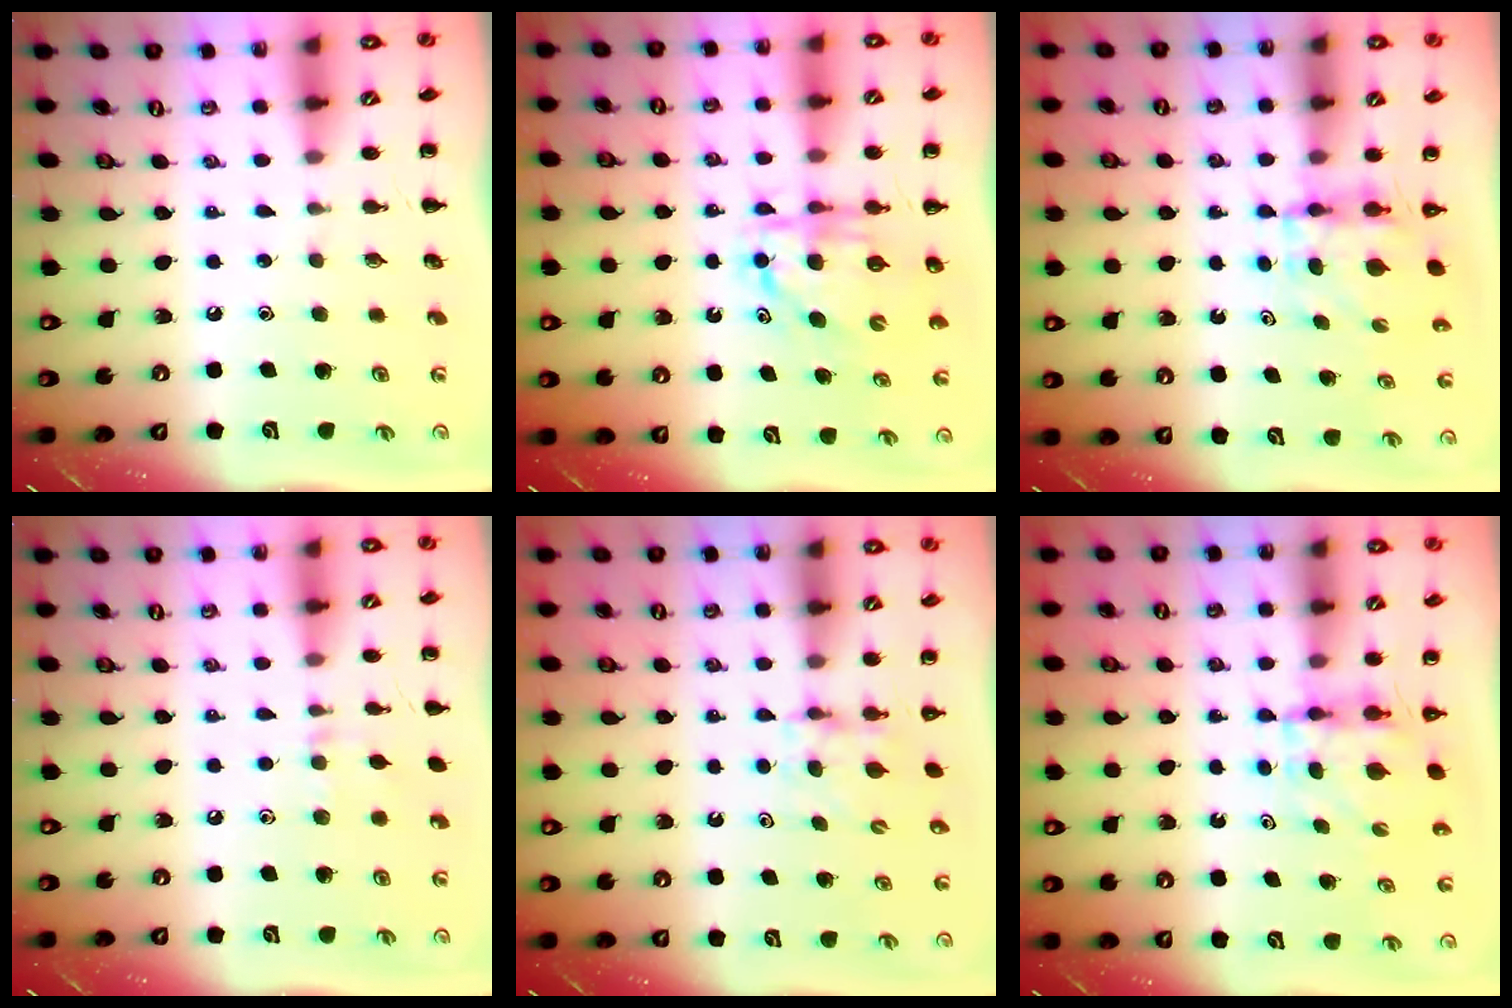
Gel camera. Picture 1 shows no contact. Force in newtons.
{"total": 6.4, "press": 6.3, "slide": 0.8}
{"total": 3.9, "press": 3.9, "slide": 0.3}
{"total": 5.4, "press": 5.1, "slide": 1.9}
{"total": 3.7, "press": 3.6, "slide": 0.7}
{"total": 4.0, "press": 3.9, "slide": 0.3}